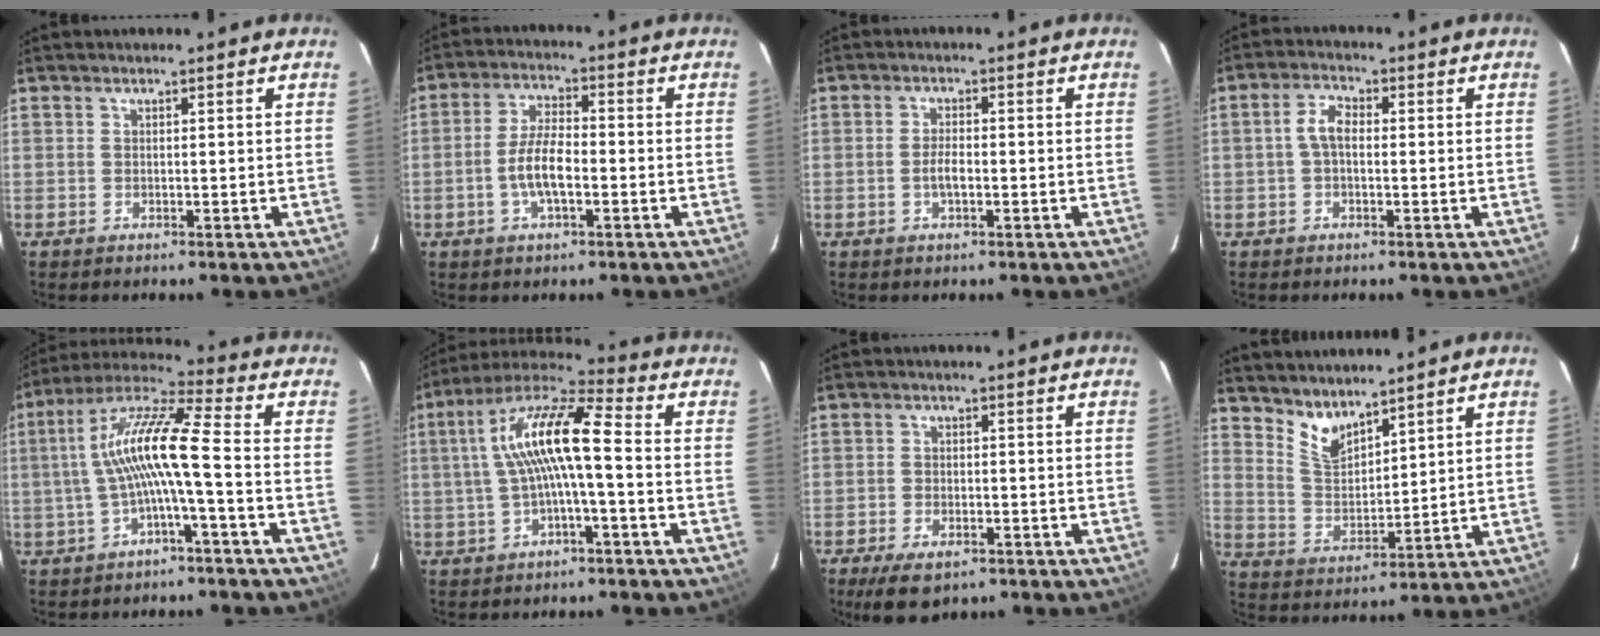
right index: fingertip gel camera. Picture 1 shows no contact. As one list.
[{"total": 6.9, "force": [-2.1, 2.2, 6.2], "torque": [-0.124, 0.005, -0.040]}, {"total": 2.6, "force": [-0.8, 0.9, 2.4], "torque": [-0.047, 0.000, -0.016]}, {"total": 3.8, "force": [-0.1, 2.1, 3.2], "torque": [-0.066, 0.012, -0.002]}, {"total": 11.8, "force": [-1.9, 0.4, 11.6], "torque": [-0.237, 0.019, -0.035]}, {"total": 12.3, "force": [-0.3, 2.1, 12.1], "torque": [-0.239, 0.025, -0.009]}, {"total": 7.1, "force": [-4.9, 3.3, 4.0], "torque": [-0.092, -0.015, -0.077]}, {"total": 6.7, "force": [5.6, 2.3, 2.8], "torque": [-0.049, -0.005, 0.115]}]